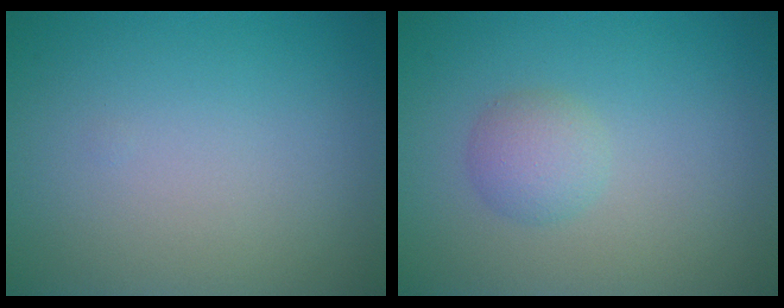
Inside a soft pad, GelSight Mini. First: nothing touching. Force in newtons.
{"total": 2.0, "press": 2.0, "slide": 0.0}